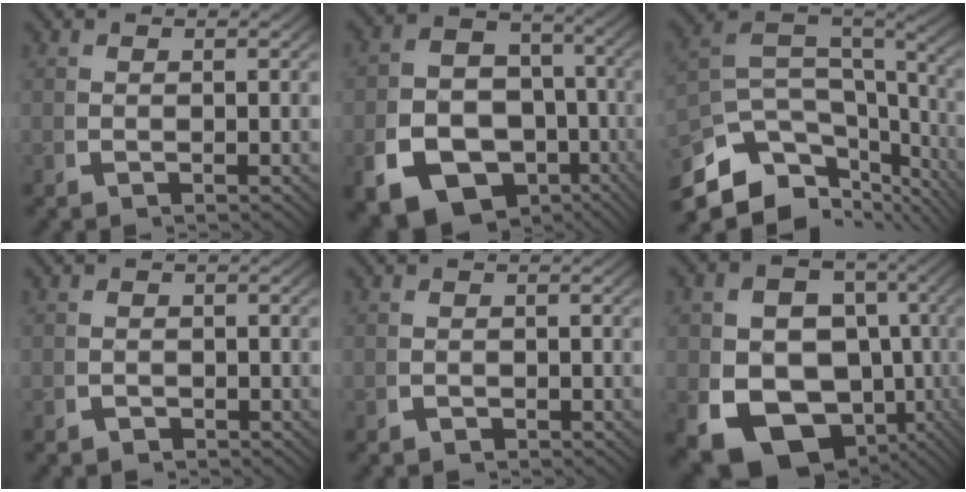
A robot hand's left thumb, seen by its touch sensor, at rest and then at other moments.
{"total": 17.7, "force": [-6.8, 13.7, 8.9], "torque": [-0.195, -0.072, -0.097]}
{"total": 12.8, "force": [-2.6, 8.2, 9.4], "torque": [-0.189, -0.037, -0.028]}
{"total": 1.3, "force": [-1.0, 0.7, 0.2], "torque": [0.000, -0.006, -0.018]}
{"total": 0.9, "force": [-0.7, 0.6, 0.2], "torque": [-0.003, -0.005, -0.012]}
{"total": 16.9, "force": [-5.2, 12.4, 10.2], "torque": [-0.212, -0.088, -0.049]}